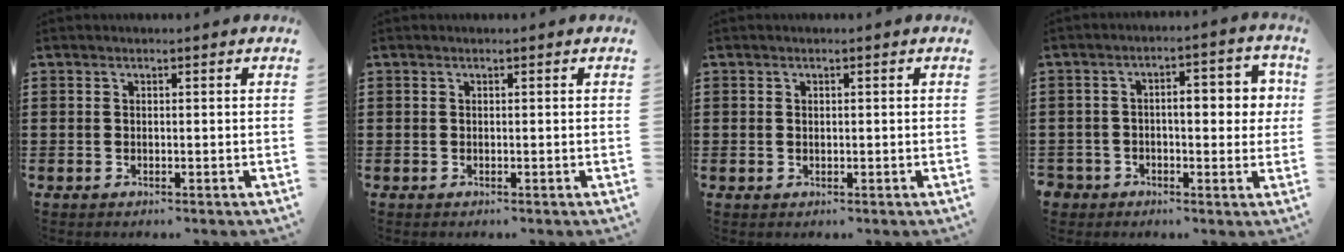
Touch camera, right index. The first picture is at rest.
{"total": 0.0}
{"total": 0.6, "force": [0.3, 0.5, 0.1], "torque": [-0.003, 0.004, 0.005]}
{"total": 6.2, "force": [-0.2, 4.1, 4.7], "torque": [-0.078, 0.009, -0.012]}